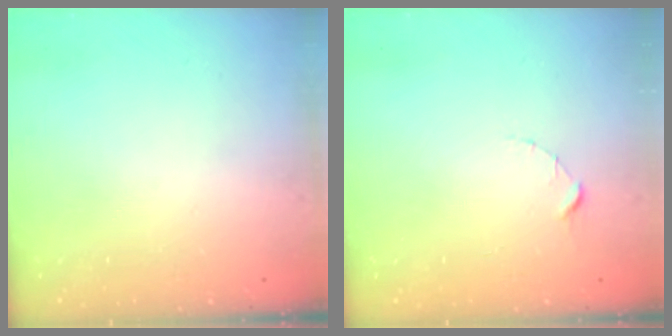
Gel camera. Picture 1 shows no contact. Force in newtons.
{"total": 1.5, "press": 1.5, "slide": 0.2}